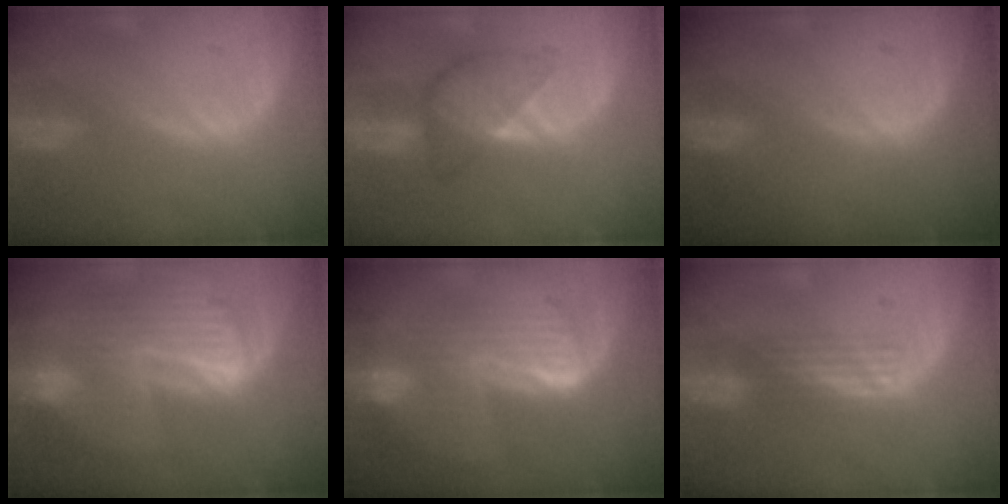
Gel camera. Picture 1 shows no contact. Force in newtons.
{"total": 5.5, "press": 5.4, "slide": 0.4}
{"total": 0.0}
{"total": 9.8, "press": 8.4, "slide": 4.9}
{"total": 7.4, "press": 7.4, "slide": 0.2}
{"total": 2.9, "press": 2.6, "slide": 1.3}